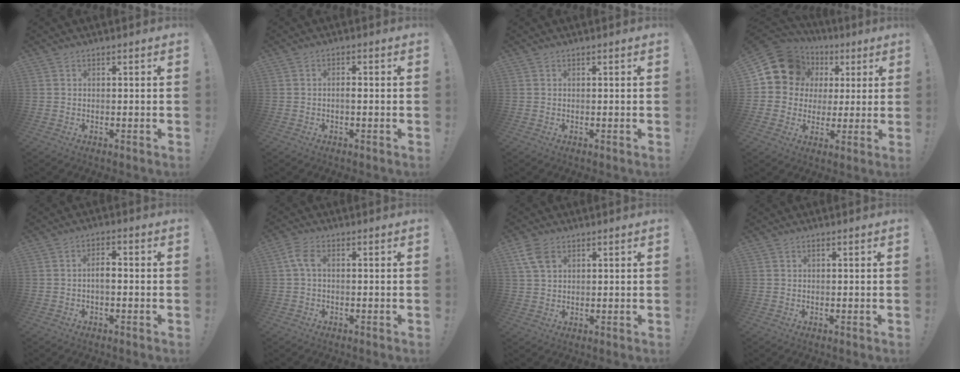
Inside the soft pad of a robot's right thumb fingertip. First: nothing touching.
{"total": 1.9, "force": [-0.9, 0.4, 1.7], "torque": [-0.036, 0.007, -0.015]}
{"total": 0.0}
{"total": 13.5, "force": [4.8, 11.6, 4.8], "torque": [-0.071, -0.018, 0.102]}
{"total": 4.0, "force": [-0.9, 1.5, 3.6], "torque": [-0.078, 0.009, -0.017]}
{"total": 4.3, "force": [0.2, 2.3, 3.6], "torque": [-0.081, 0.013, 0.005]}
{"total": 6.1, "force": [2.7, 3.7, 3.9], "torque": [-0.076, -0.004, 0.053]}
{"total": 0.0}